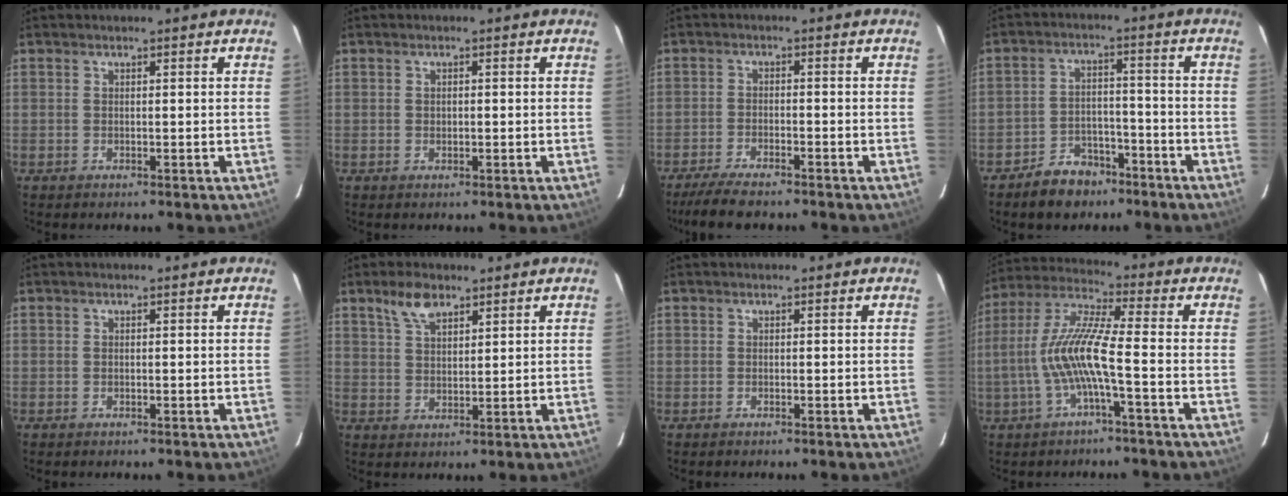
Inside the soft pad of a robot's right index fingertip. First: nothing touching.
{"total": 0.0}
{"total": 7.5, "force": [-6.5, 1.3, 3.5], "torque": [-0.090, -0.021, -0.114]}
{"total": 7.9, "force": [-5.9, 4.8, 2.3], "torque": [-0.058, 0.021, -0.081]}
{"total": 0.0}
{"total": 5.0, "force": [3.8, 2.0, 2.7], "torque": [-0.047, 0.006, 0.072]}
{"total": 0.6, "force": [-0.2, 0.5, -0.3], "torque": [0.002, 0.001, -0.003]}
{"total": 11.1, "force": [-2.8, 0.8, 10.7], "torque": [-0.222, 0.005, -0.050]}